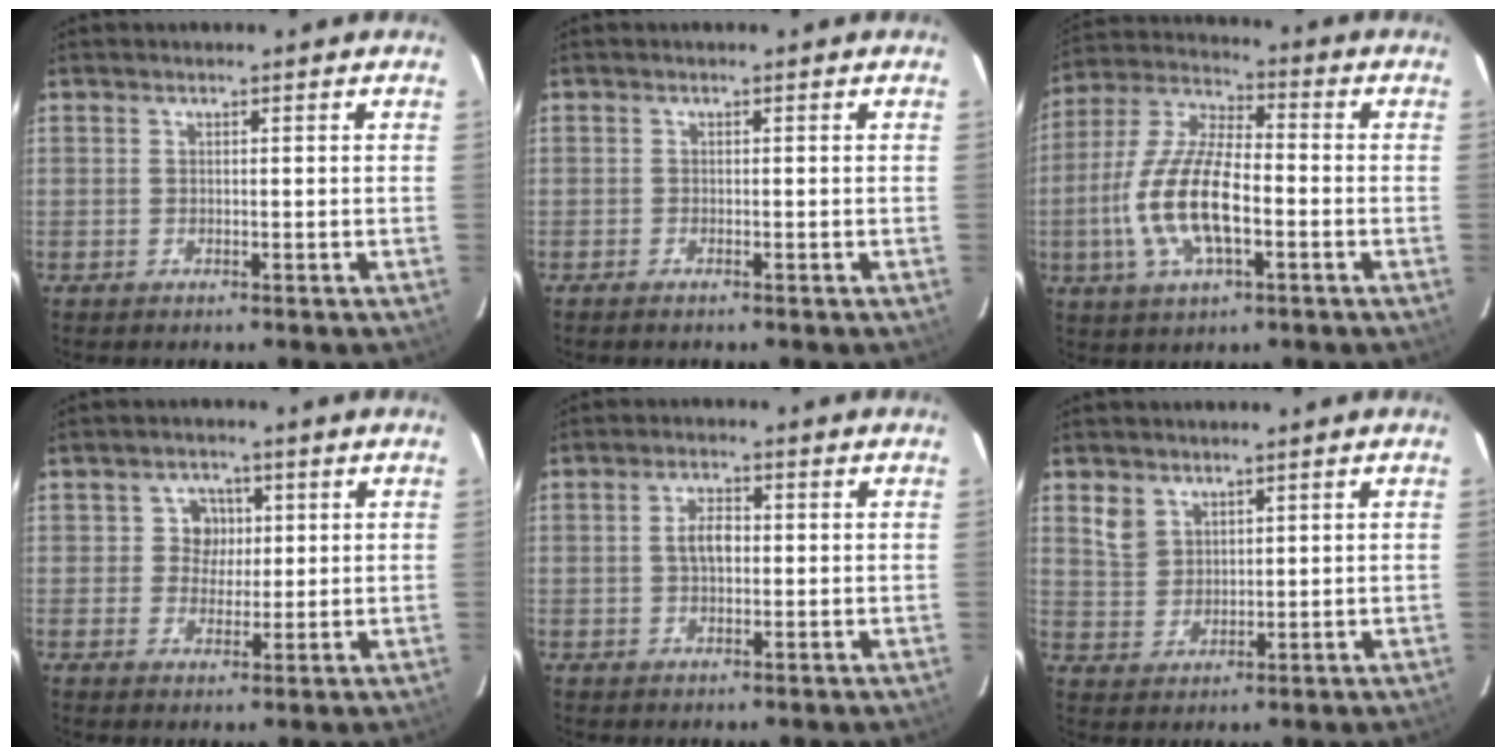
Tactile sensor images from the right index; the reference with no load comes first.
{"total": 0.7, "force": [-0.6, 0.2, 0.3], "torque": [-0.008, -0.002, -0.014]}
{"total": 15.1, "force": [-3.8, 5.7, 13.4], "torque": [-0.282, -0.002, -0.075]}
{"total": 4.3, "force": [0.7, 4.1, 0.9], "torque": [-0.008, 0.012, 0.010]}
{"total": 3.9, "force": [0.2, 2.2, 3.2], "torque": [-0.059, 0.009, 0.005]}
{"total": 5.0, "force": [2.9, 3.6, 1.8], "torque": [-0.034, 0.007, 0.064]}